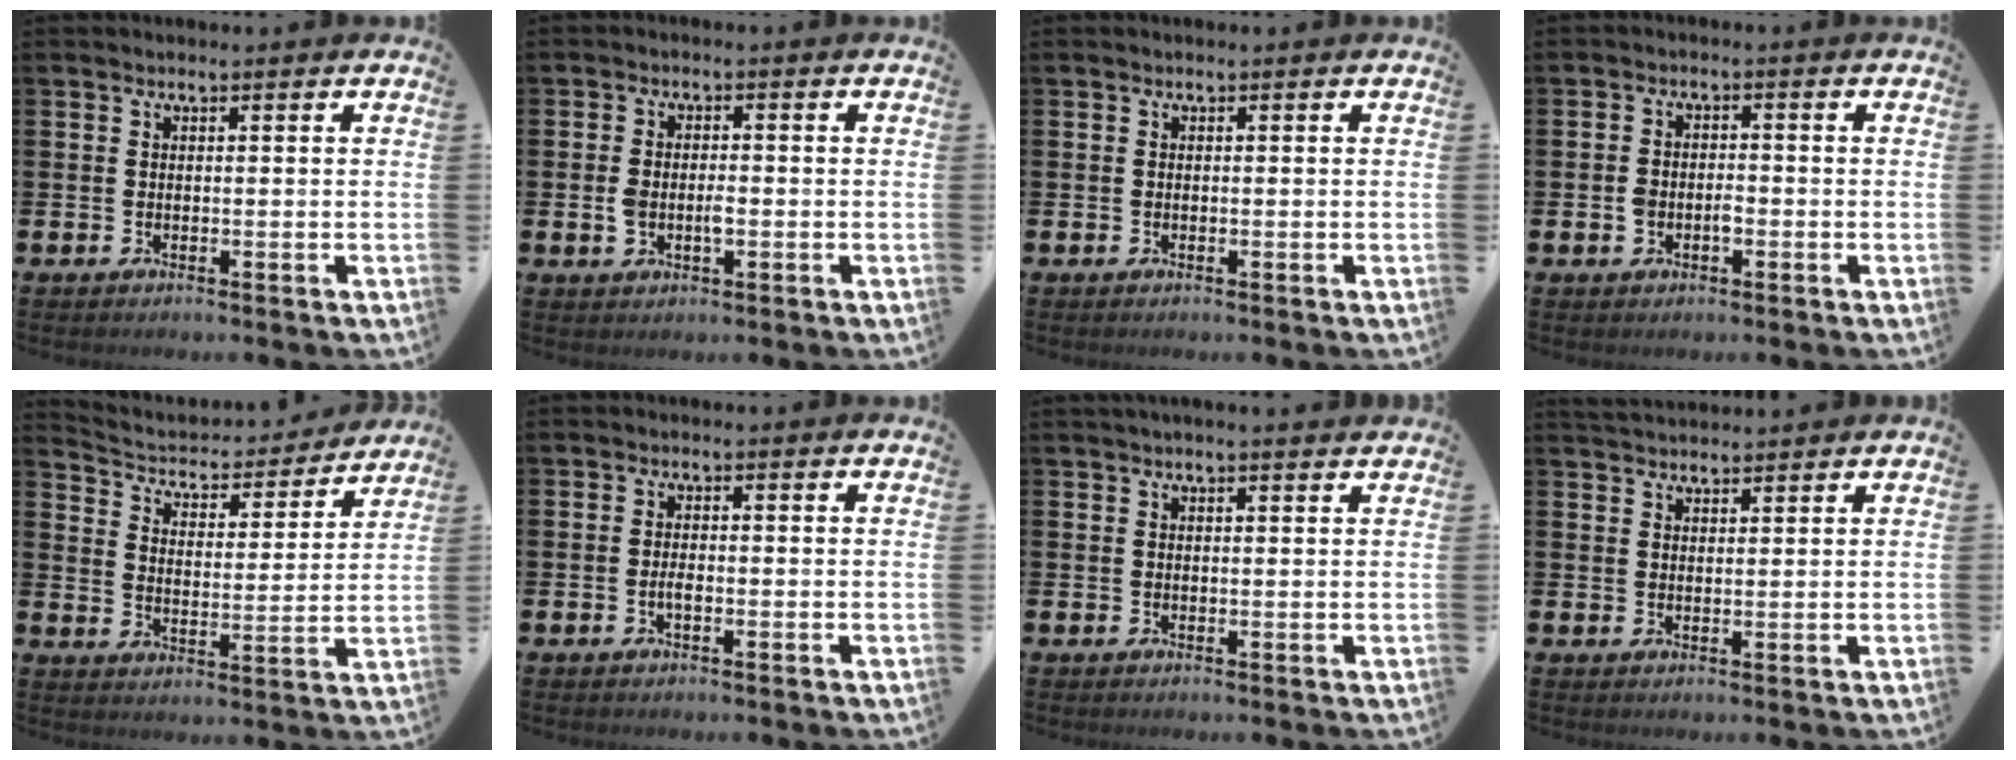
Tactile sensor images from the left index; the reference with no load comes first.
{"total": 2.5, "force": [-0.3, 1.4, 2.0], "torque": [-0.027, -0.001, -0.008]}
{"total": 0.0}
{"total": 2.2, "force": [-0.6, 1.4, 1.5], "torque": [-0.016, -0.001, -0.016]}
{"total": 4.5, "force": [4.2, 1.5, 0.8], "torque": [-0.046, -0.037, 0.064]}
{"total": 1.3, "force": [-0.5, 0.5, 1.1], "torque": [-0.017, -0.002, -0.010]}
{"total": 1.3, "force": [1.2, 0.0, 0.6], "torque": [-0.003, -0.003, 0.019]}
{"total": 2.5, "force": [2.5, 0.5, 0.2], "torque": [0.001, -0.011, 0.044]}